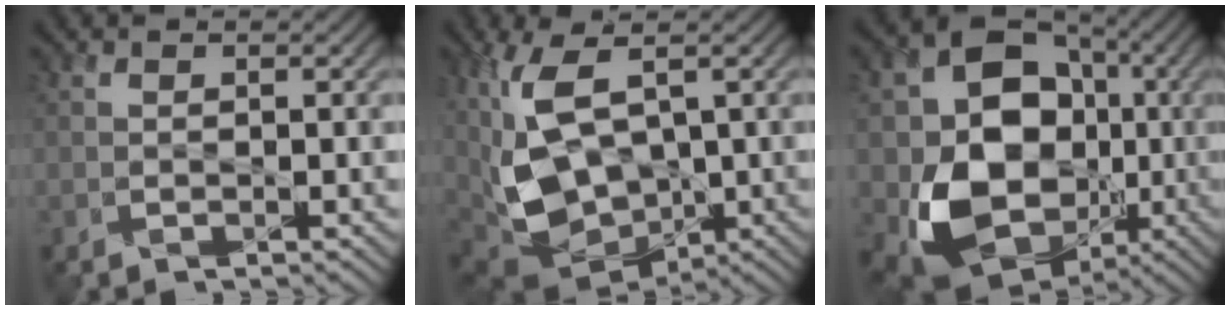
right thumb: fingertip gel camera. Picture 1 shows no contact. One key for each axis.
{"total": 12.9, "fx": 1.6, "fy": 7.0, "fz": 10.6, "tx": -0.254, "ty": -0.019, "tz": 0.042}
{"total": 16.2, "fx": -2.5, "fy": 13.0, "fz": 9.3, "tx": -0.165, "ty": -0.038, "tz": -0.034}